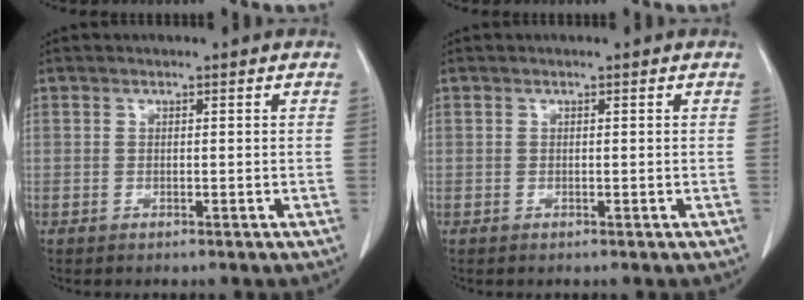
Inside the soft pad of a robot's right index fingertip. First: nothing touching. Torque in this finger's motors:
{"motor_torque": [0.00, 0.00, 0.00, 0.00]}